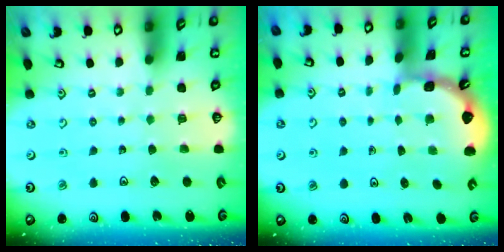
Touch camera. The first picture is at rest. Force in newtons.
{"total": 1.4, "press": 1.4, "slide": 0.1}